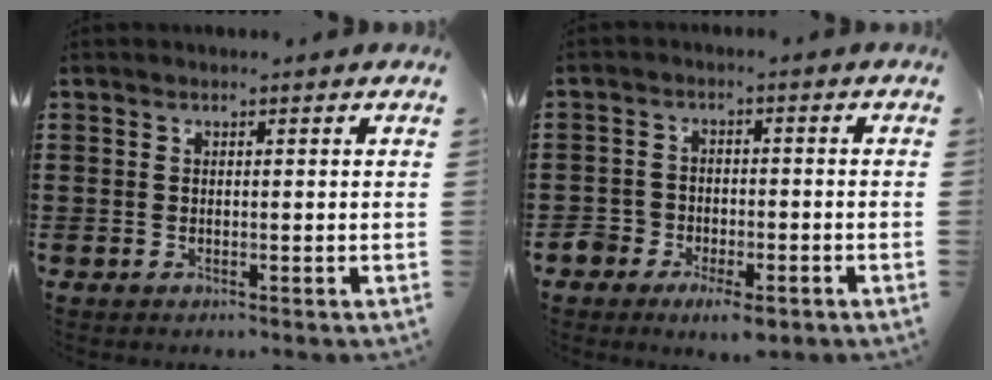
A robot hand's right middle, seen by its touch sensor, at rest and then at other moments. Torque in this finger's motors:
{"motor_torque": [0.24, -0.13, 0.20, 0.06]}